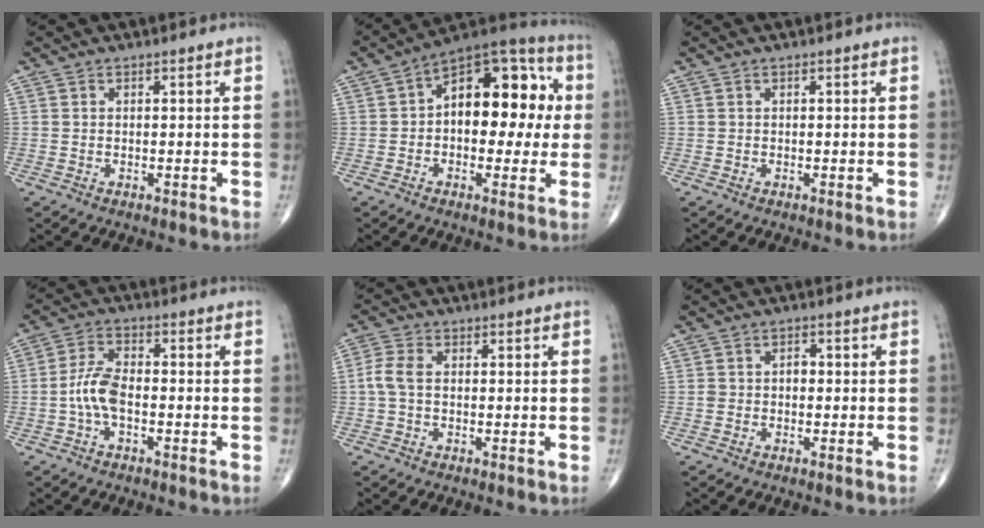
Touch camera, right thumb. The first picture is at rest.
{"total": 17.6, "force": [1.5, 10.2, 14.3], "torque": [-0.160, 0.040, 0.012]}
{"total": 0.0}
{"total": 6.2, "force": [-1.6, 3.0, 5.3], "torque": [-0.113, 0.020, -0.035]}
{"total": 4.0, "force": [0.0, 2.5, 3.2], "torque": [-0.077, 0.010, -0.007]}
{"total": 2.0, "force": [-0.3, 1.6, 1.2], "torque": [-0.013, 0.009, -0.009]}